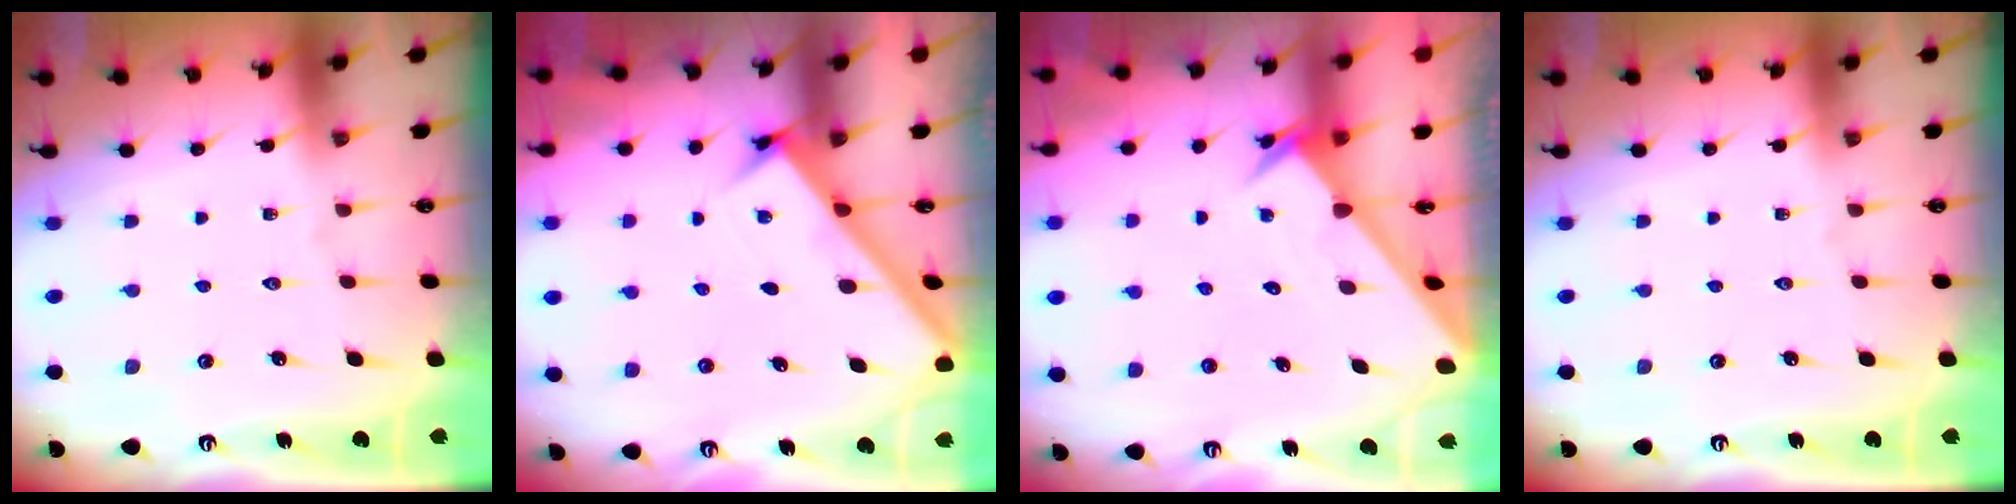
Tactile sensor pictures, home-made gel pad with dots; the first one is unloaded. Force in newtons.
{"total": 2.5, "press": 2.5, "slide": 0.3}
{"total": 2.5, "press": 2.5, "slide": 0.2}
{"total": 0.0}